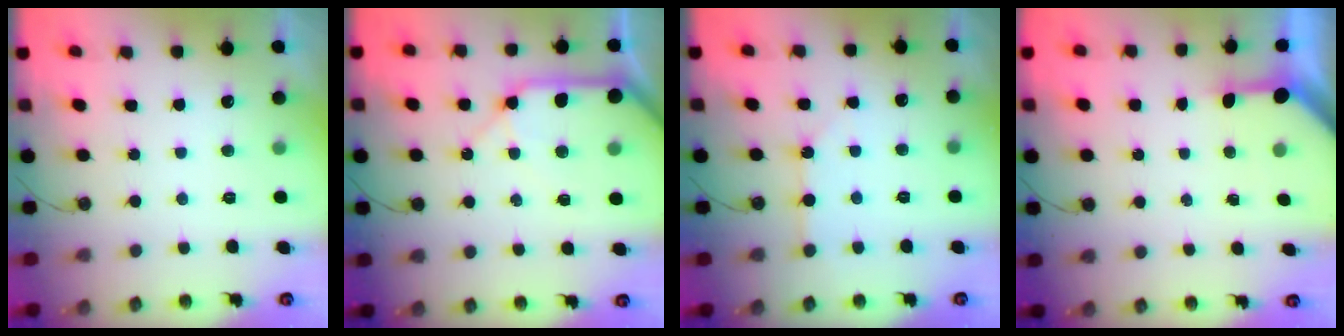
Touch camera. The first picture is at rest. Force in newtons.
{"total": 13.1, "press": 13.0, "slide": 1.6}
{"total": 1.8, "press": 1.8, "slide": 0.1}
{"total": 3.4, "press": 3.4, "slide": 0.4}